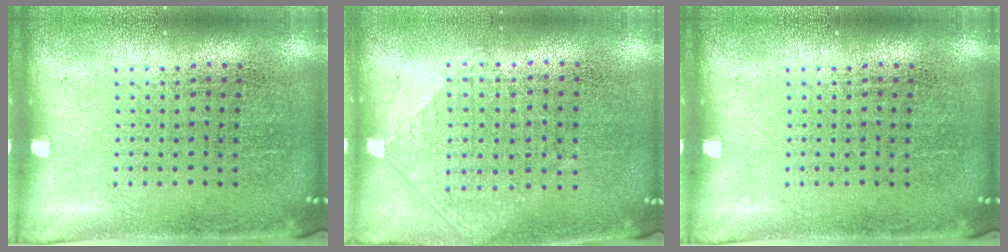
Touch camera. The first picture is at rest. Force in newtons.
{"total": 1.0, "press": 0.9, "slide": 0.4}
{"total": 0.0}